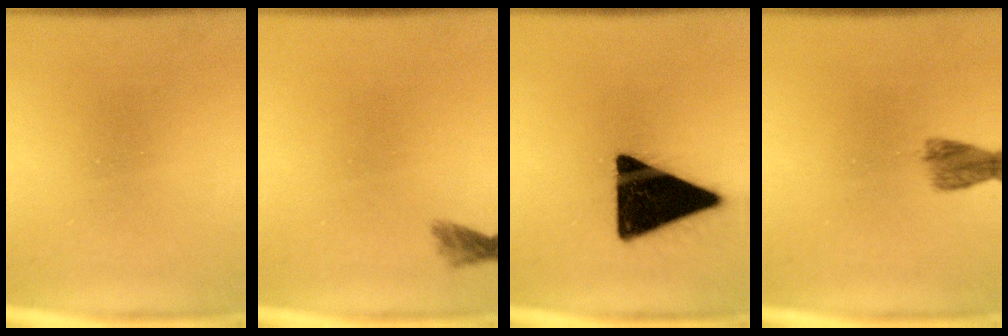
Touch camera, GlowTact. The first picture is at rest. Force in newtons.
{"total": 1.6}
{"total": 19.5}
{"total": 2.1}